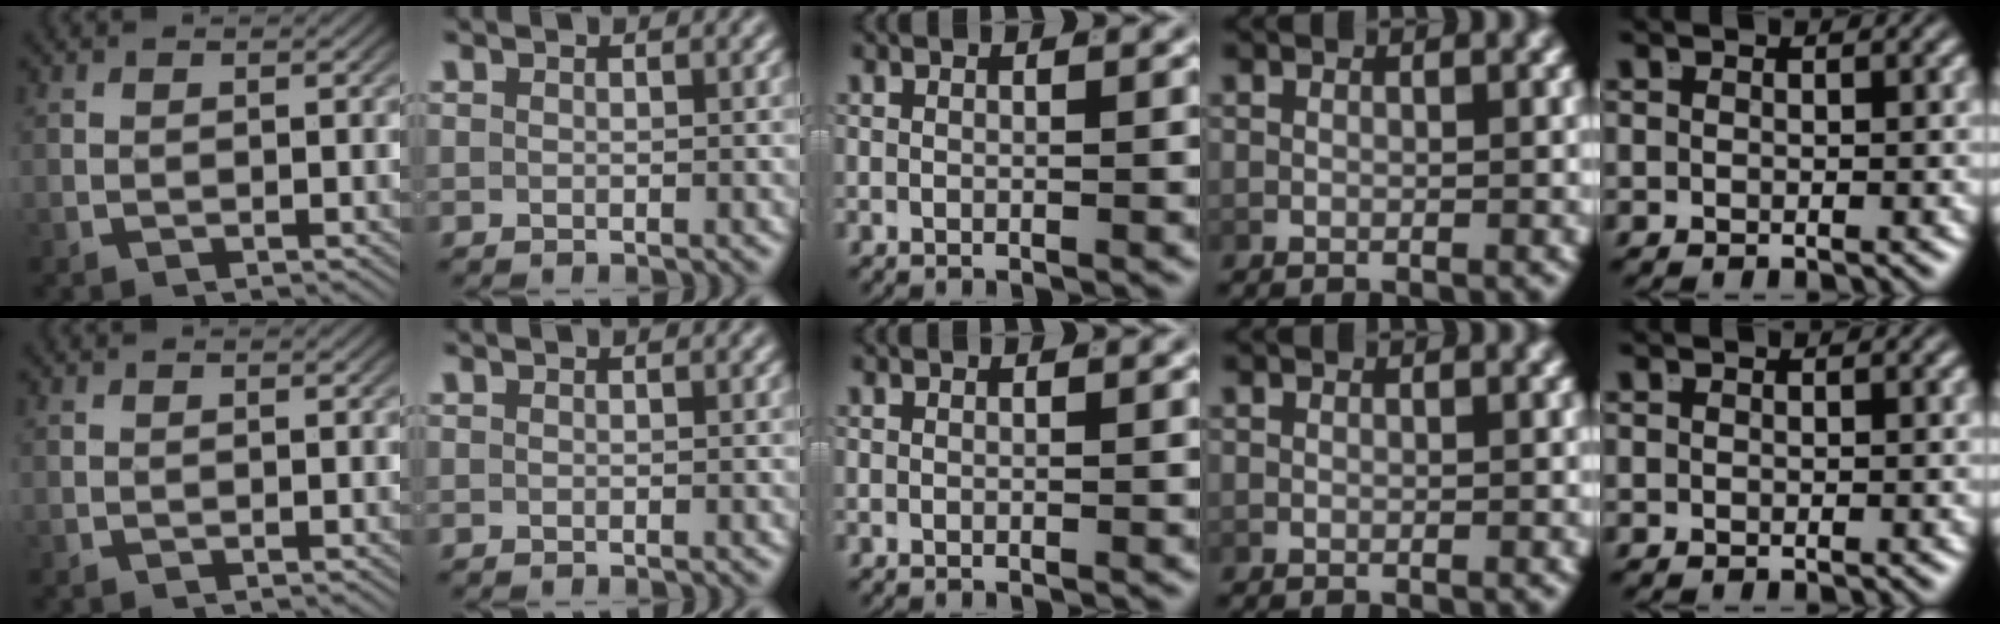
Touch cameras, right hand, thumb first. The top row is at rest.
{}